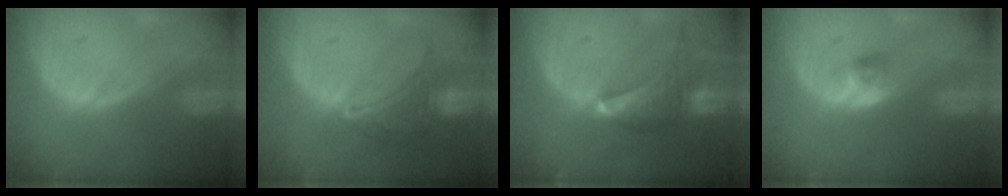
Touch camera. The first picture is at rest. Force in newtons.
{"total": 6.6, "press": 6.5, "slide": 0.6}
{"total": 9.8, "press": 8.7, "slide": 4.5}
{"total": 2.5, "press": 2.3, "slide": 1.1}